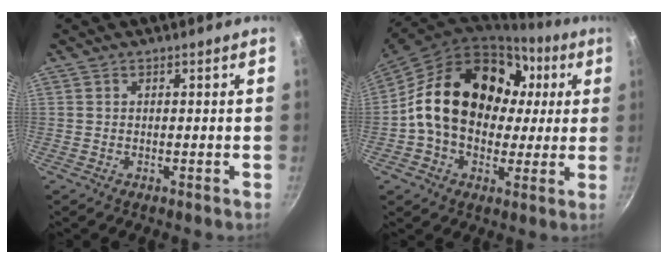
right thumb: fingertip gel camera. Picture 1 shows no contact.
{"total": 22.4, "force": [3.0, 16.7, 14.7], "torque": [-0.225, 0.035, 0.045]}